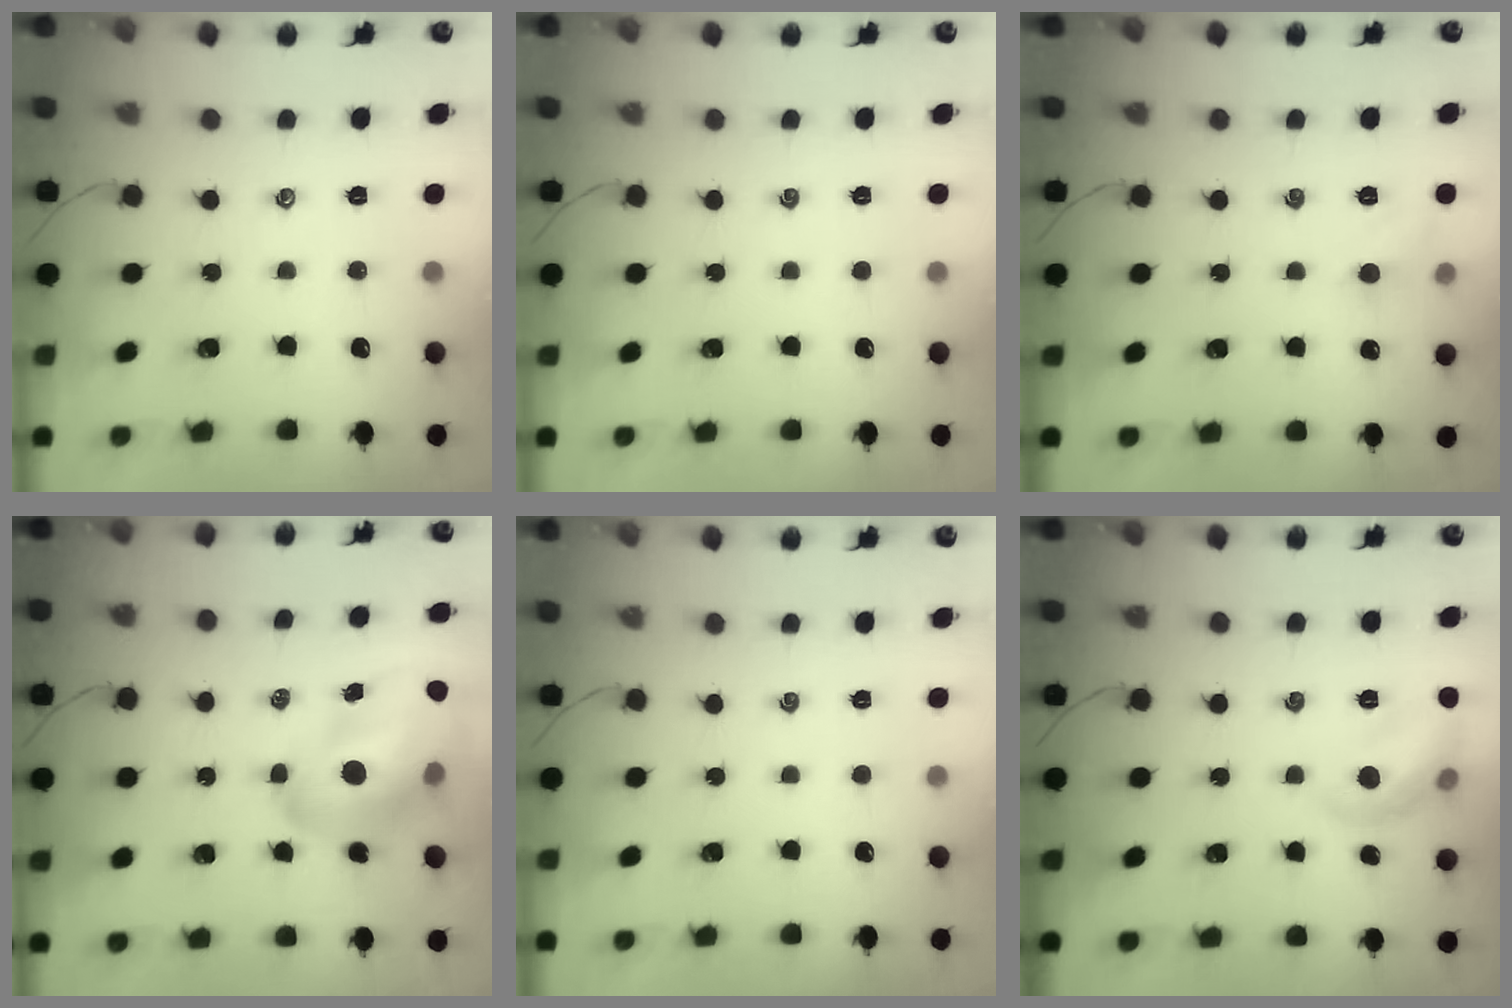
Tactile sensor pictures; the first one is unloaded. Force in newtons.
{"total": 0.0}
{"total": 5.1, "press": 4.8, "slide": 1.7}
{"total": 17.9, "press": 17.1, "slide": 5.2}
{"total": 0.0}
{"total": 10.1, "press": 10.1, "slide": 1.0}